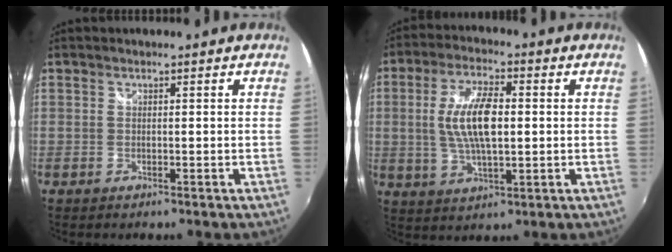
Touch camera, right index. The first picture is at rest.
{"total": 10.9, "force": [0.6, 4.3, 10.1], "torque": [-0.197, 0.005, 0.014]}